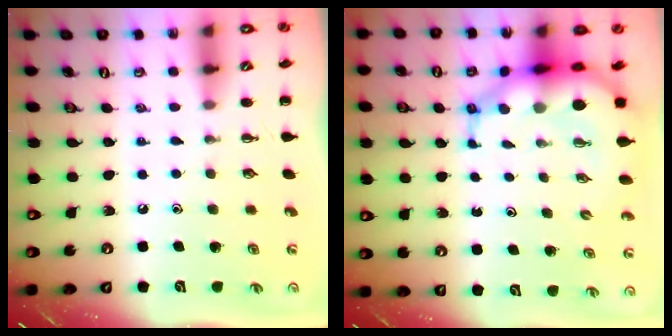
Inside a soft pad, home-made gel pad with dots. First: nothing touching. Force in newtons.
{"total": 9.4, "press": 9.0, "slide": 2.8}